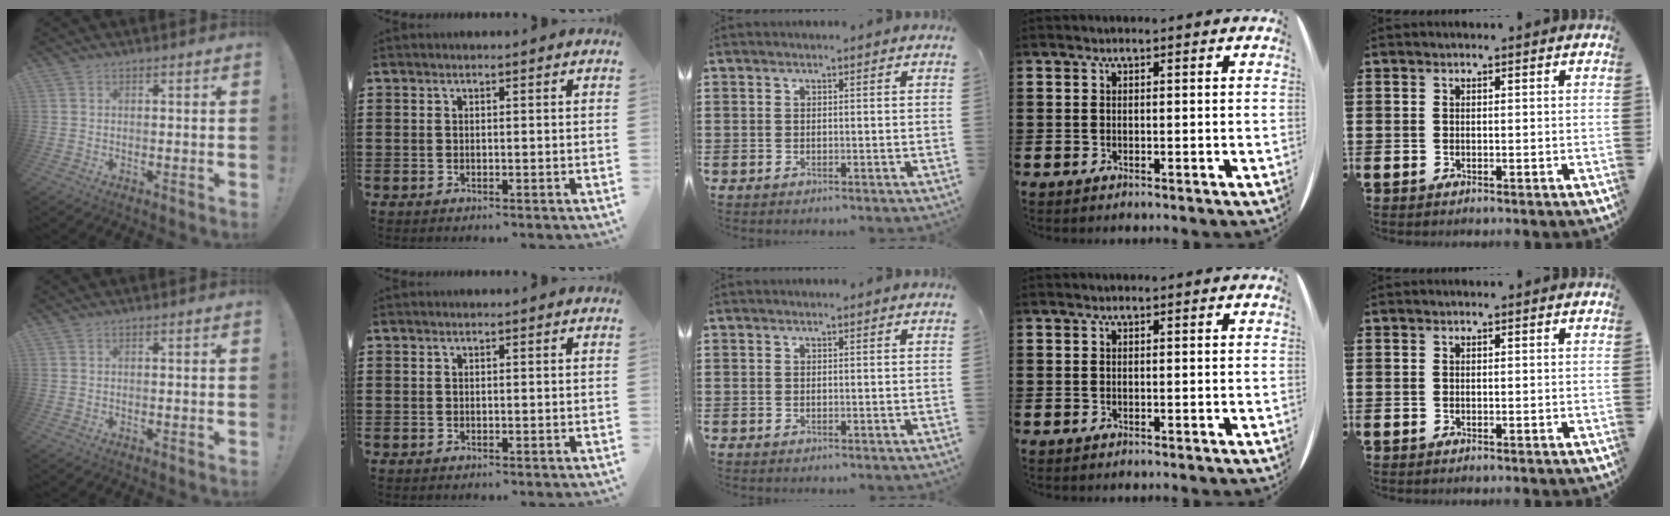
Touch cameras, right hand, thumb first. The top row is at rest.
{}